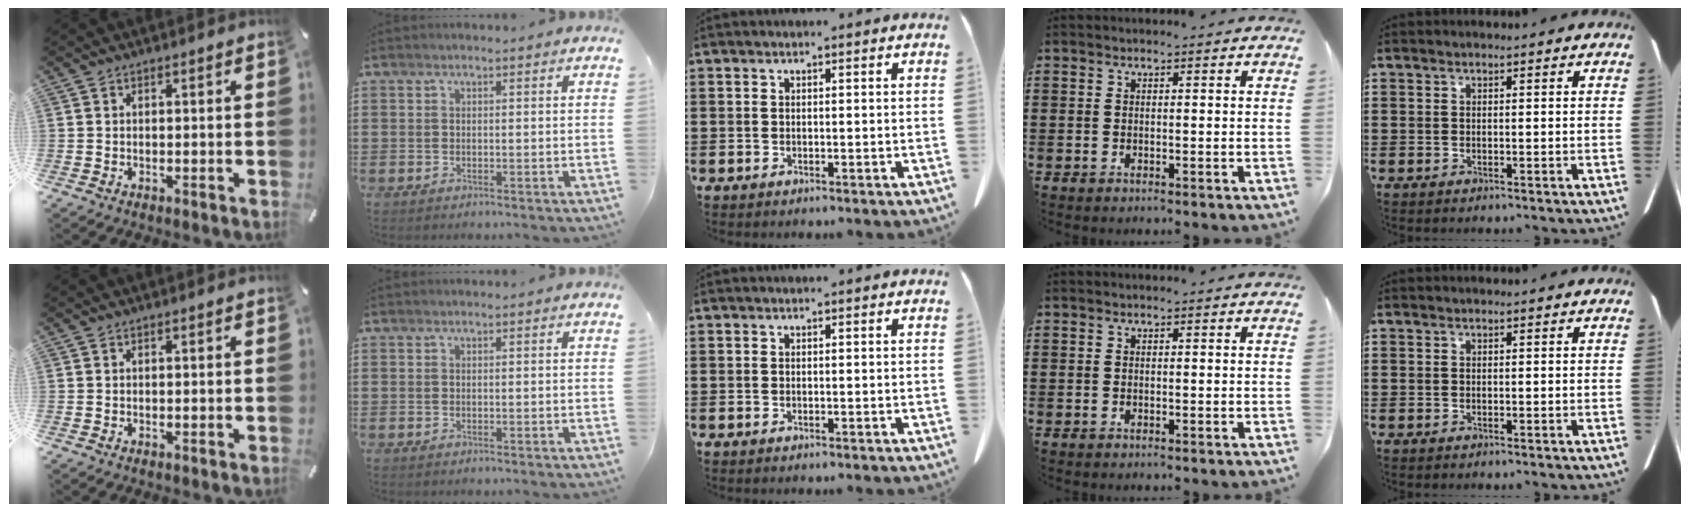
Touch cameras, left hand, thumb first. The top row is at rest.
{}